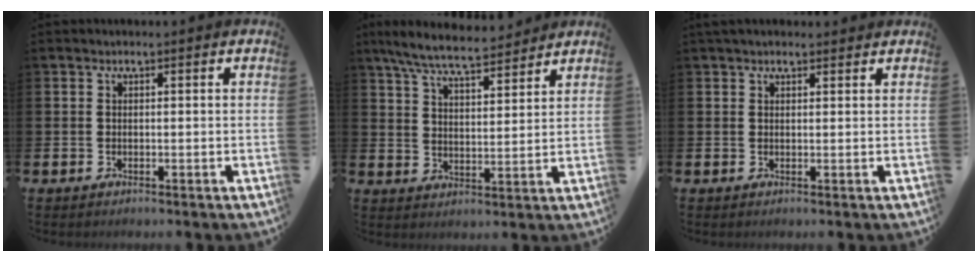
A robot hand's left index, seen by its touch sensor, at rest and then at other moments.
{"total": 7.9, "force": [7.3, 1.2, 2.8], "torque": [-0.083, -0.036, 0.133]}
{"total": 1.9, "force": [1.7, 0.7, 0.5], "torque": [0.006, -0.003, 0.026]}